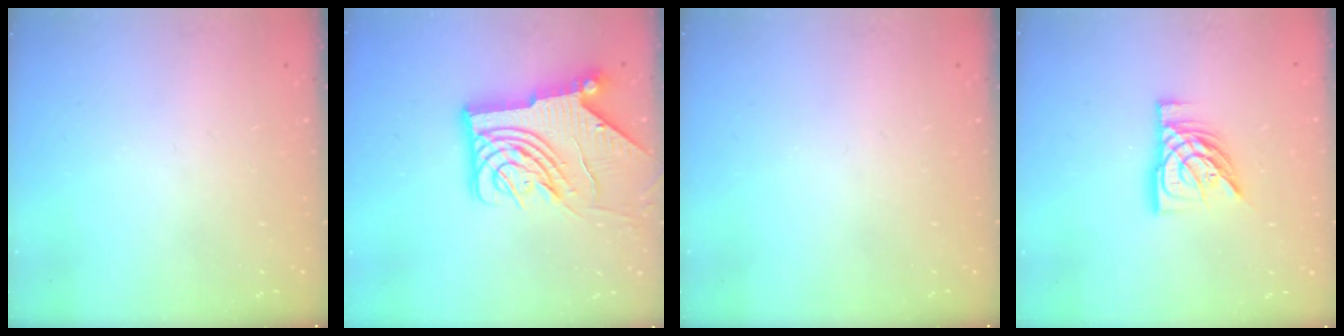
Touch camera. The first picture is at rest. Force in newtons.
{"total": 15.0, "press": 14.9, "slide": 1.5}
{"total": 0.0}
{"total": 12.8, "press": 12.7, "slide": 1.5}